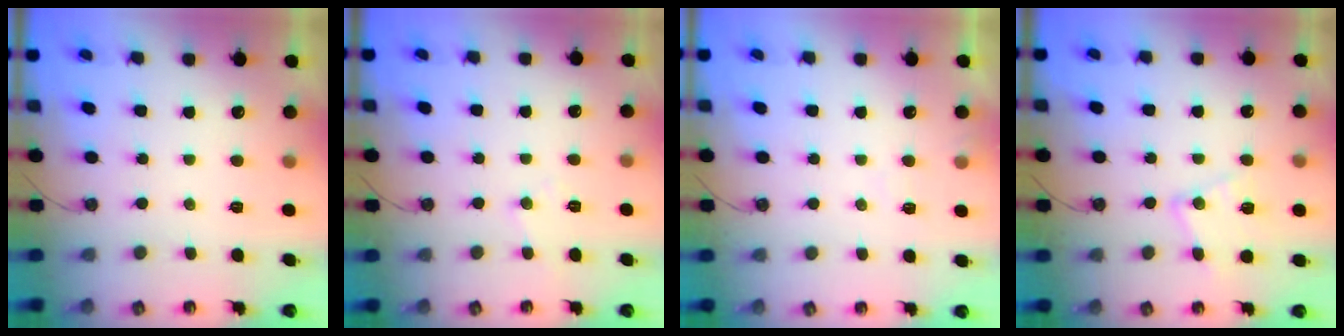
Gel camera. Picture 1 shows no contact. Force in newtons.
{"total": 5.7, "press": 5.7, "slide": 0.6}
{"total": 5.5, "press": 5.4, "slide": 0.8}
{"total": 11.5, "press": 11.5, "slide": 0.6}